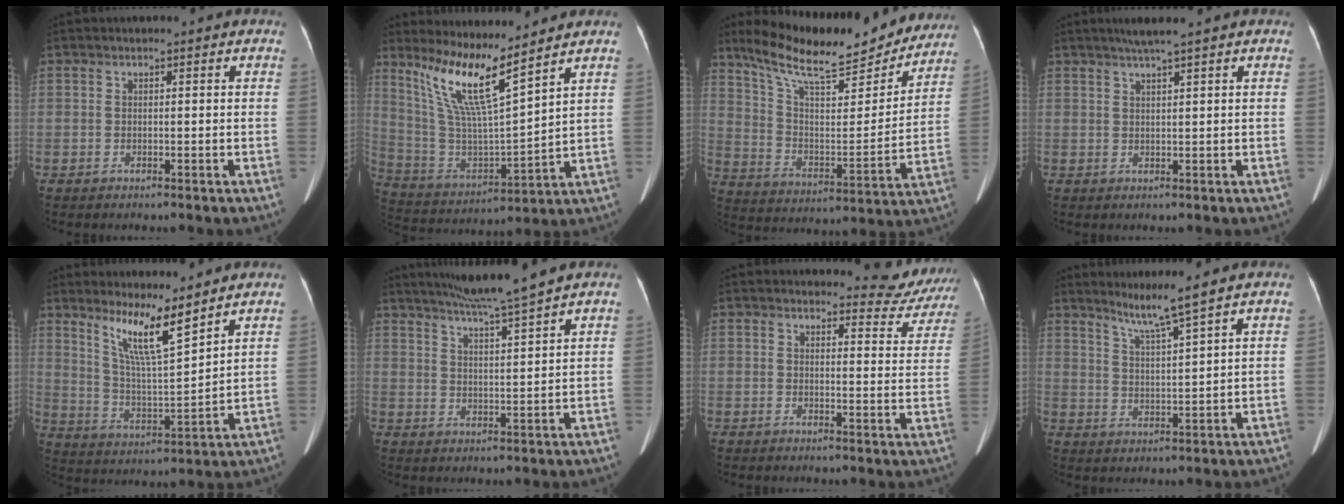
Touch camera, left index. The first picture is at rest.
{"total": 12.0, "force": [8.8, -0.3, 8.1], "torque": [-0.165, -0.013, 0.176]}
{"total": 23.7, "force": [20.2, 5.3, 11.2], "torque": [-0.181, -0.002, 0.301]}
{"total": 3.5, "force": [2.7, -0.7, 2.2], "torque": [-0.039, 0.009, 0.049]}
{"total": 9.1, "force": [6.7, 0.0, 6.1], "torque": [-0.121, -0.016, 0.131]}
{"total": 8.4, "force": [7.1, -1.8, 4.0], "torque": [-0.071, -0.004, 0.119]}
{"total": 3.4, "force": [3.2, 1.1, -0.1], "torque": [0.007, -0.009, 0.025]}
{"total": 5.6, "force": [4.4, -1.7, 3.0], "torque": [-0.061, -0.013, 0.088]}